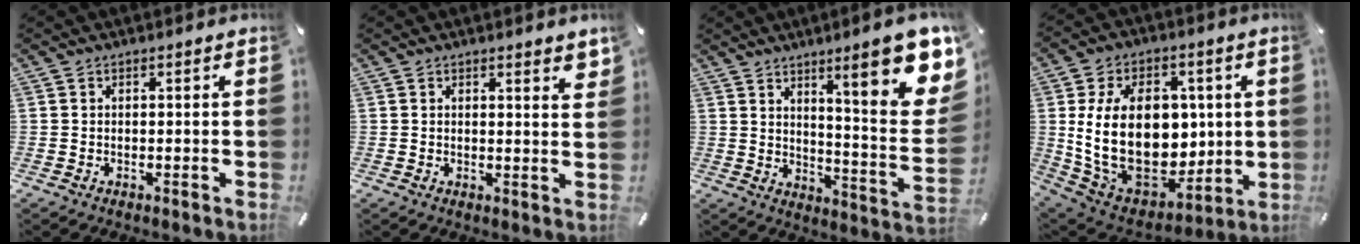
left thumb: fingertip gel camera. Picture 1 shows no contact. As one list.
[{"total": 1.9, "force": [1.6, 0.3, 0.9], "torque": [-0.004, -0.011, 0.026]}, {"total": 18.8, "force": [10.6, 4.4, 14.9], "torque": [-0.204, -0.080, 0.160]}, {"total": 26.0, "force": [2.3, 17.7, 18.9], "torque": [-0.354, -0.027, 0.059]}]